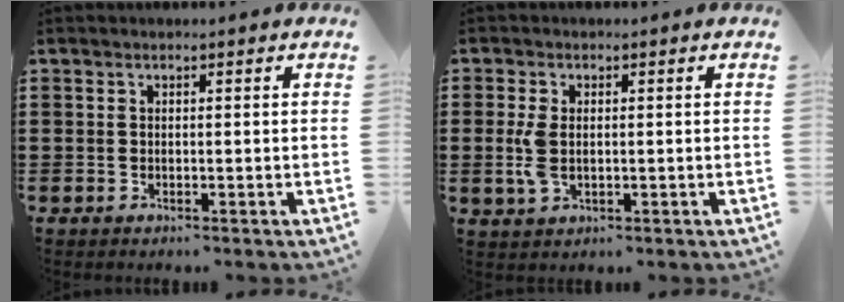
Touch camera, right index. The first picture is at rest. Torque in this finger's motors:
{"motor_torque": [0.57, 0.18, 0.26, 0.04]}